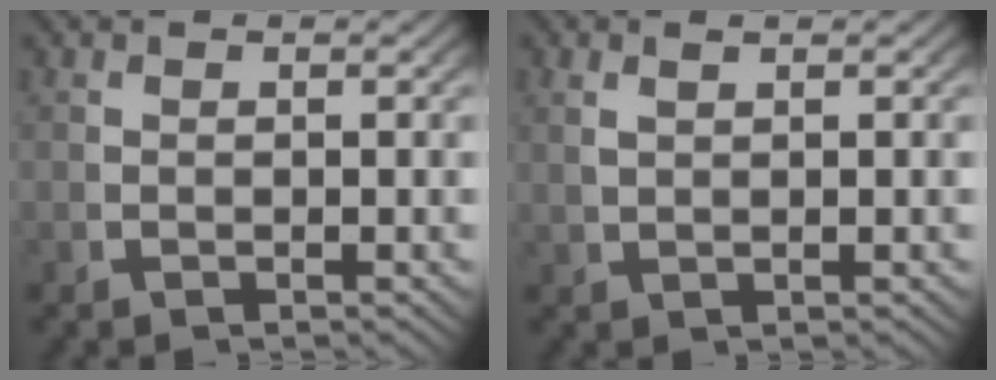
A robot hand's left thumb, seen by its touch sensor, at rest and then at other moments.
{"total": 1.2, "force": [0.9, -0.4, 0.7], "torque": [-0.014, 0.007, 0.025]}